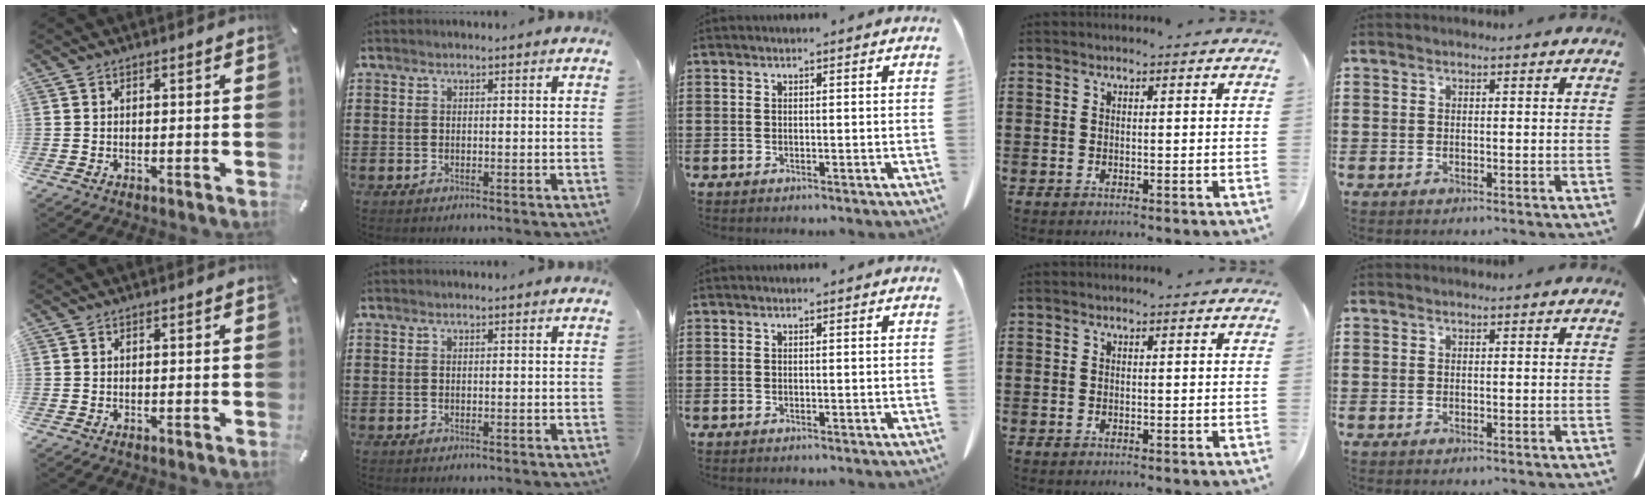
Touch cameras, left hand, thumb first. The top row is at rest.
{}